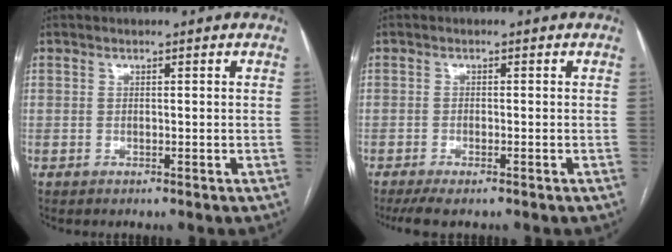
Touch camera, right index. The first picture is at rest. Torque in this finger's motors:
{"motor_torque": [0.43, -0.11, 0.11, 0.01]}